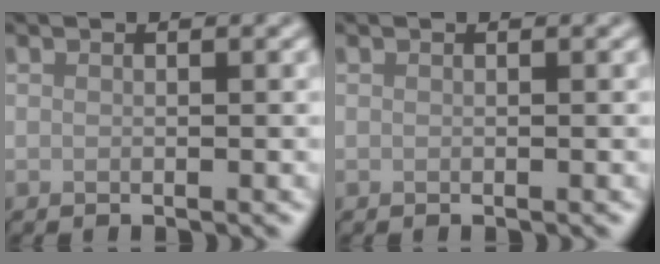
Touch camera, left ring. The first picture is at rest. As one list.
[{"total": 0.0}]